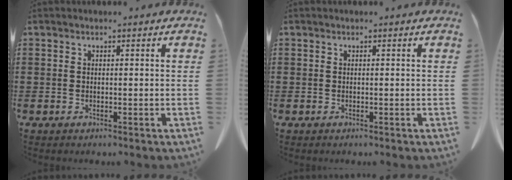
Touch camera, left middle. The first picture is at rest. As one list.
[{"total": 0.0}]